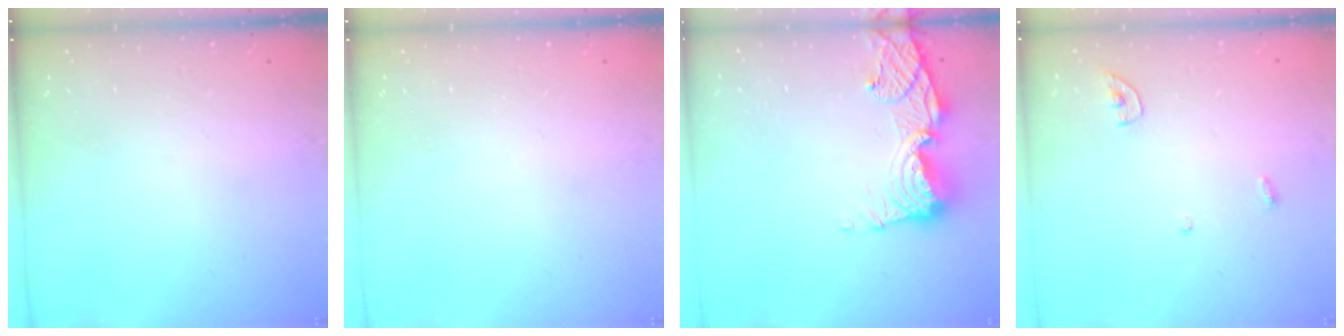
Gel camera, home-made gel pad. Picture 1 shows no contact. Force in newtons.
{"total": 0.0}
{"total": 13.3, "press": 13.2, "slide": 1.6}
{"total": 3.8, "press": 3.8, "slide": 0.3}